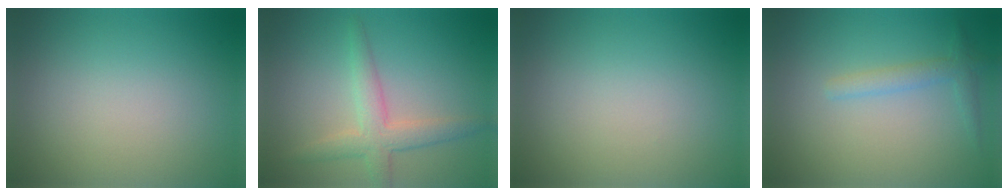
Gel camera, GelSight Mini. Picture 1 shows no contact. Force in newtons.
{"total": 3.6, "press": 3.6, "slide": 0.2}
{"total": 0.0}
{"total": 1.9, "press": 1.9, "slide": 0.1}